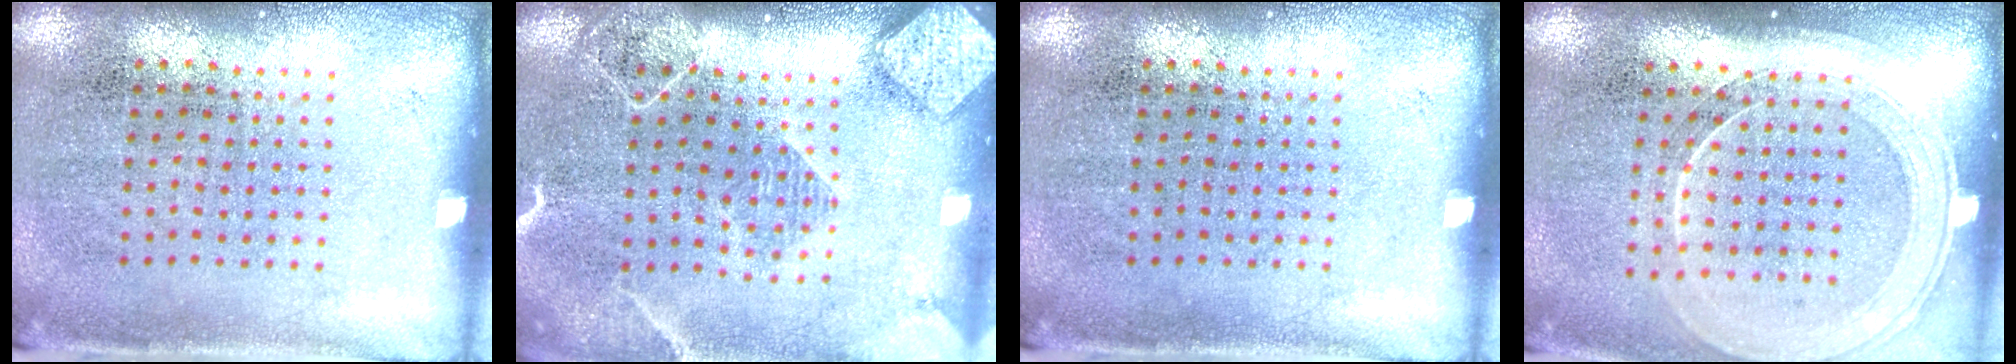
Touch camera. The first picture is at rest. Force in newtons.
{"total": 2.1, "press": 1.9, "slide": 1.0}
{"total": 0.0}
{"total": 1.7, "press": 1.5, "slide": 0.7}